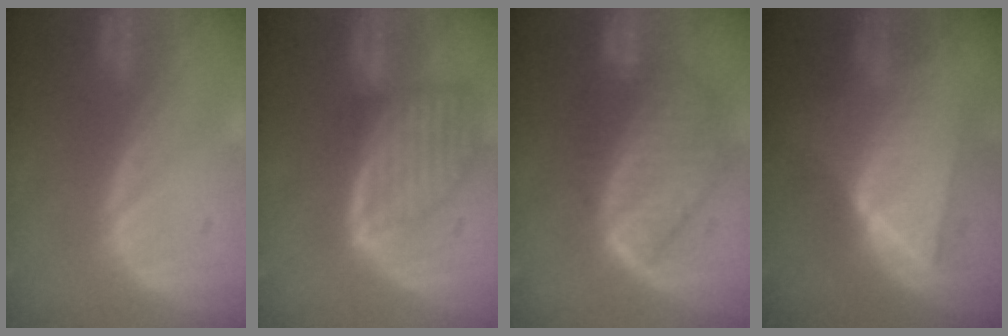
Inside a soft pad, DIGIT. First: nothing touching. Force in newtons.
{"total": 8.2, "press": 7.3, "slide": 3.7}
{"total": 9.7, "press": 8.5, "slide": 4.7}
{"total": 9.2, "press": 9.2, "slide": 0.5}